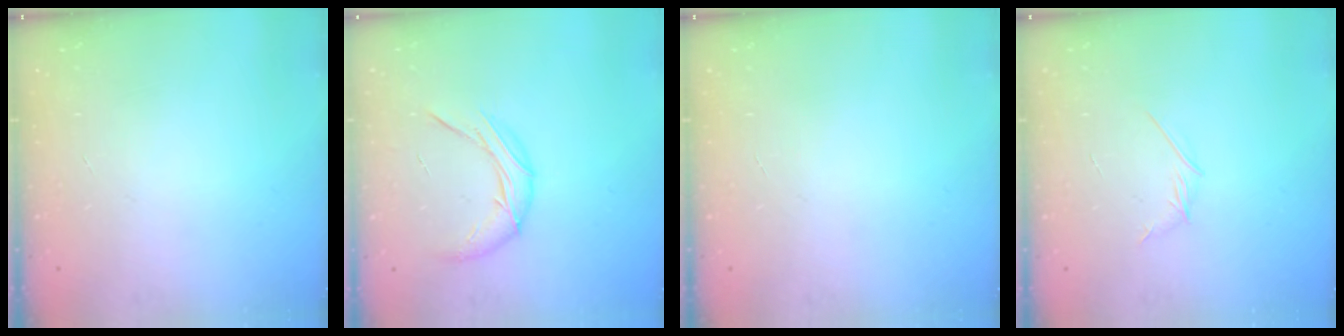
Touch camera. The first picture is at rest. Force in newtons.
{"total": 10.5, "press": 10.4, "slide": 1.0}
{"total": 0.9, "press": 0.8, "slide": 0.2}
{"total": 2.9, "press": 2.8, "slide": 0.8}